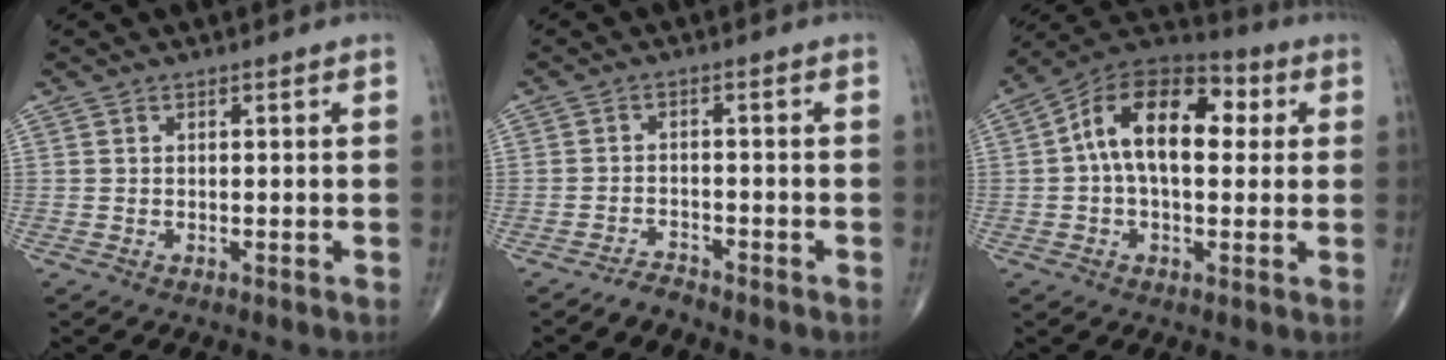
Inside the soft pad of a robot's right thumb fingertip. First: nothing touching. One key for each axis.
{"total": 2.2, "fx": -2.1, "fy": 0.4, "fz": 0.0, "tx": 0.000, "ty": 0.005, "tz": -0.040}
{"total": 16.0, "fx": 2.4, "fy": 9.3, "fz": 12.8, "tx": -0.192, "ty": 0.037, "tz": 0.031}